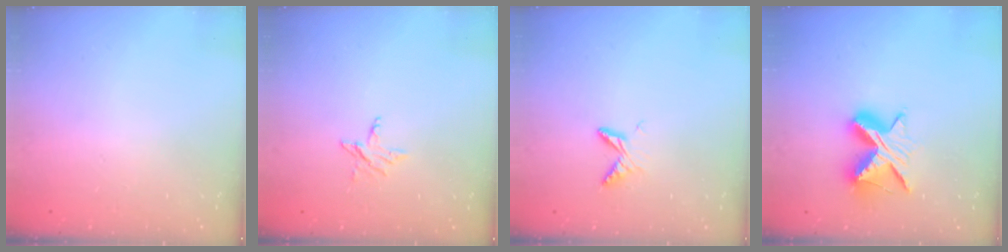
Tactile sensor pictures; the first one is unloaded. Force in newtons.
{"total": 3.4, "press": 3.4, "slide": 0.3}
{"total": 5.8, "press": 5.7, "slide": 0.7}
{"total": 10.4, "press": 10.4, "slide": 0.9}